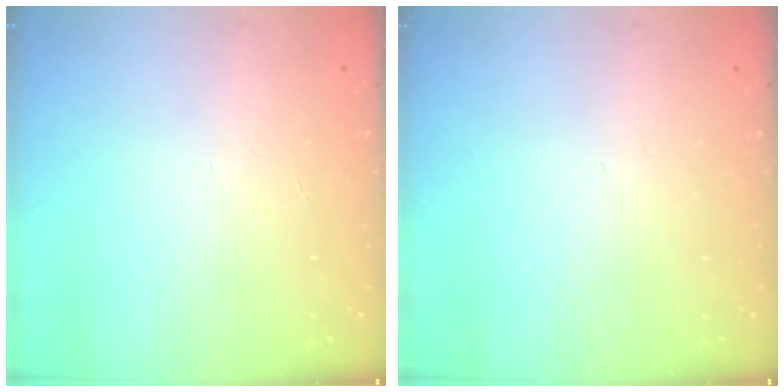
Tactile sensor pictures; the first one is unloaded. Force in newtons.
{"total": 0.0}